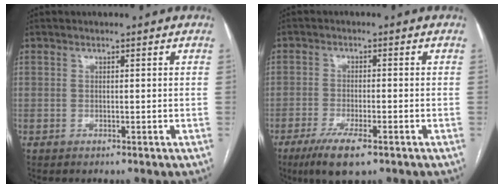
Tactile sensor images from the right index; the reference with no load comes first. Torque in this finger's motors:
{"motor_torque": [0.22, -0.25, 0.10, 0.01]}